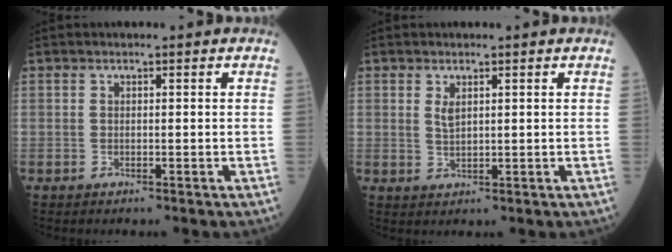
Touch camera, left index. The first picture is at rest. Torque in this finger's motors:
{"motor_torque": [0.73, -0.77, 0.18, 0.04]}